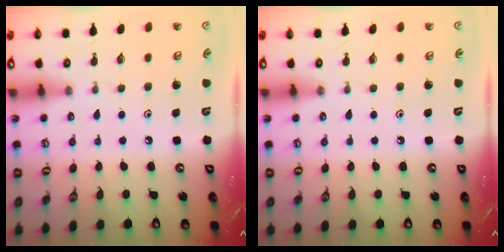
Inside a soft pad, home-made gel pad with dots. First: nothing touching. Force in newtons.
{"total": 0.0}